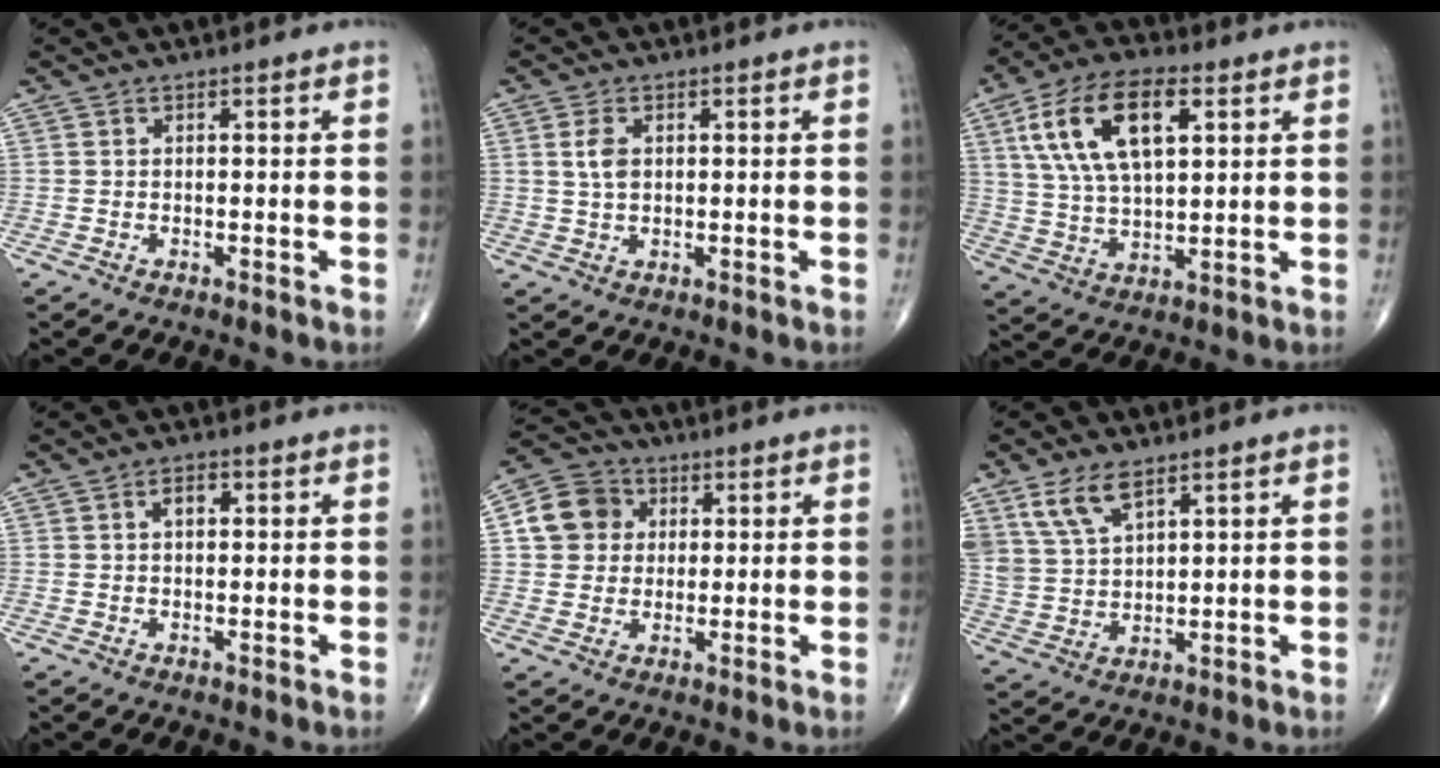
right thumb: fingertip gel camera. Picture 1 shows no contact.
{"total": 3.6, "force": [0.9, 2.1, 2.7], "torque": [-0.053, -0.001, 0.016]}
{"total": 16.5, "force": [5.9, 7.9, 13.3], "torque": [-0.244, -0.001, 0.108]}
{"total": 2.7, "force": [0.7, 1.6, 2.1], "torque": [-0.032, 0.007, 0.010]}
{"total": 8.8, "force": [1.8, 7.9, 3.5], "torque": [-0.043, 0.007, 0.021]}
{"total": 8.4, "force": [5.2, 3.9, 5.2], "torque": [-0.102, -0.014, 0.115]}